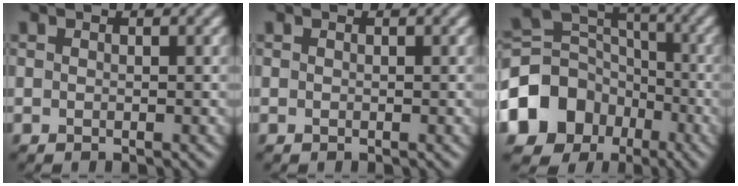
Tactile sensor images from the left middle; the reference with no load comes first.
{"total": 0.0}
{"total": 11.6, "force": [-5.5, 9.1, 4.6], "torque": [-0.124, -0.001, -0.109]}